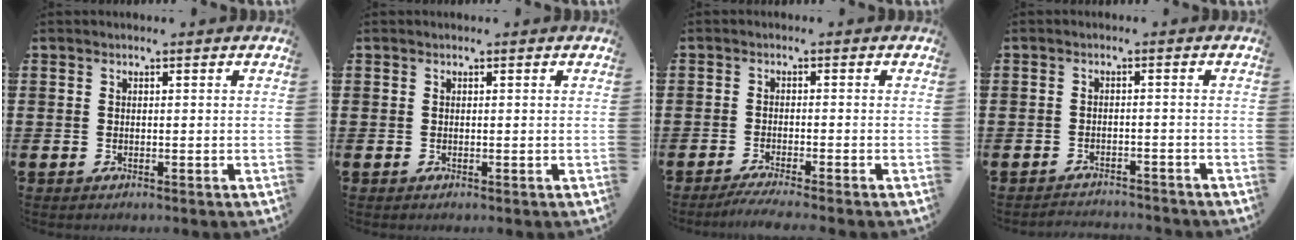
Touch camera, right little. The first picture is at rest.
{"total": 0.0}
{"total": 2.1, "force": [-1.7, -0.1, 1.2], "torque": [-0.019, 0.001, -0.031]}
{"total": 1.9, "force": [-1.8, -0.1, -0.2], "torque": [-0.002, 0.003, -0.040]}